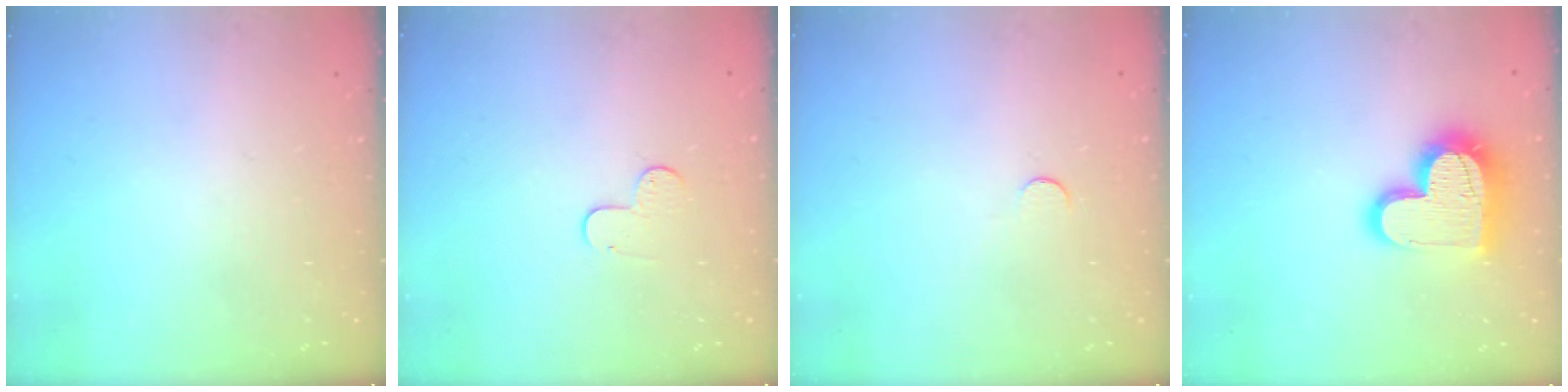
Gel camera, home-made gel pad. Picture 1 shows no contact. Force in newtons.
{"total": 5.5, "press": 5.5, "slide": 0.5}
{"total": 3.3, "press": 3.3, "slide": 0.3}
{"total": 17.0, "press": 16.9, "slide": 1.1}